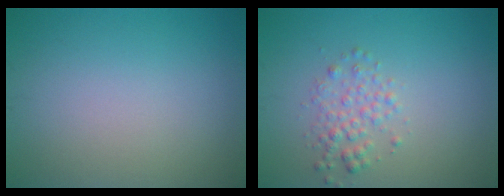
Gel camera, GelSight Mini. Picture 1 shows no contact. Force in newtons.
{"total": 2.1, "press": 2.1, "slide": 0.1}